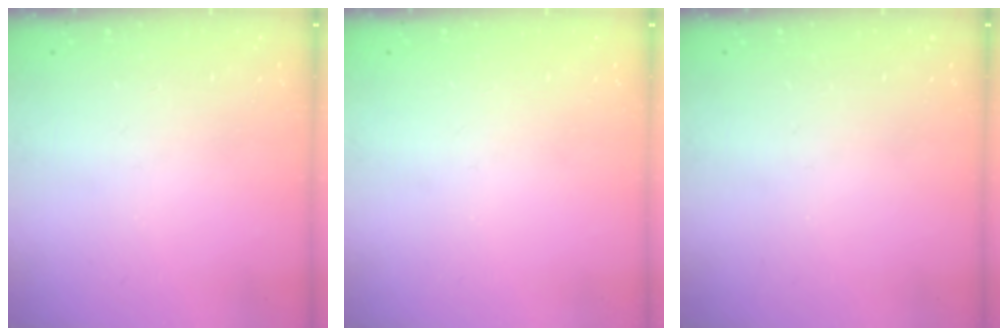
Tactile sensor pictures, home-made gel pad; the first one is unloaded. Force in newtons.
{"total": 0.0}
{"total": 0.0}